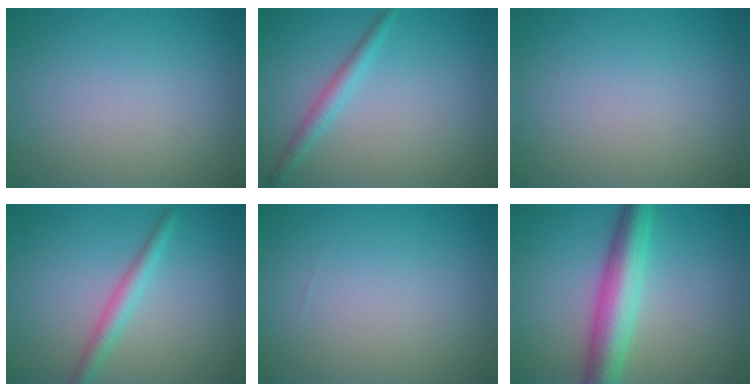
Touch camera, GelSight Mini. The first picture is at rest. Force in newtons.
{"total": 1.9, "press": 1.9, "slide": 0.1}
{"total": 0.0}
{"total": 2.3, "press": 2.3, "slide": 0.0}
{"total": 0.0}
{"total": 6.3, "press": 6.3, "slide": 0.0}